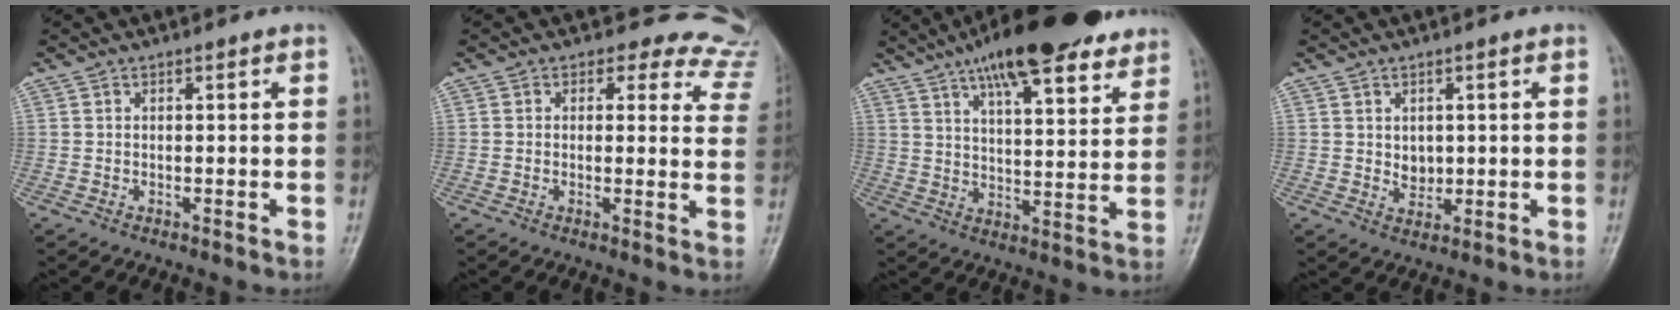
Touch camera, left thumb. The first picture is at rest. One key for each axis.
{"total": 11.7, "fx": 10.5, "fy": 5.0, "fz": 1.0, "tx": 0.048, "ty": -0.063, "tz": 0.078}
{"total": 20.6, "fx": 13.9, "fy": 6.3, "fz": 13.7, "tx": -0.181, "ty": -0.034, "tz": 0.209}
{"total": 3.0, "fx": 0.5, "fy": 2.4, "fz": 1.7, "tx": -0.015, "ty": -0.007, "tz": 0.014}